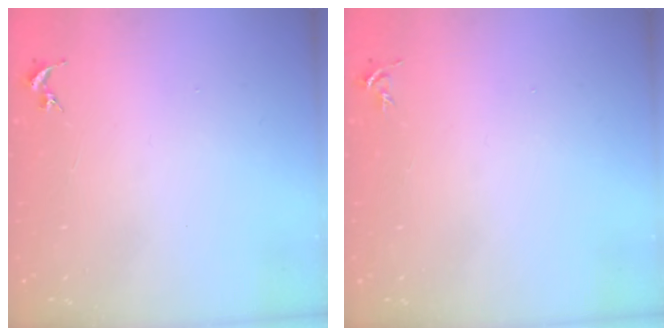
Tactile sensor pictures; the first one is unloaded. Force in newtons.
{"total": 3.7, "press": 3.7, "slide": 0.5}